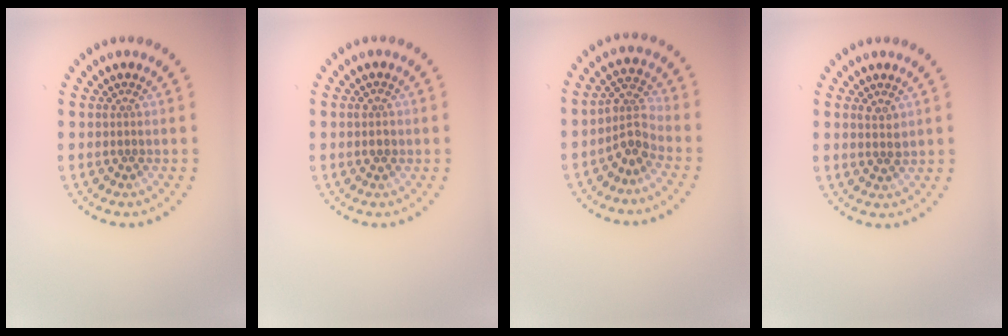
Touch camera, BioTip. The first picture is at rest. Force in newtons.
{"total": 1.4, "press": 1.4, "slide": 0.2}
{"total": 2.8, "press": 2.1, "slide": 1.8}
{"total": 1.3, "press": 1.2, "slide": 0.6}